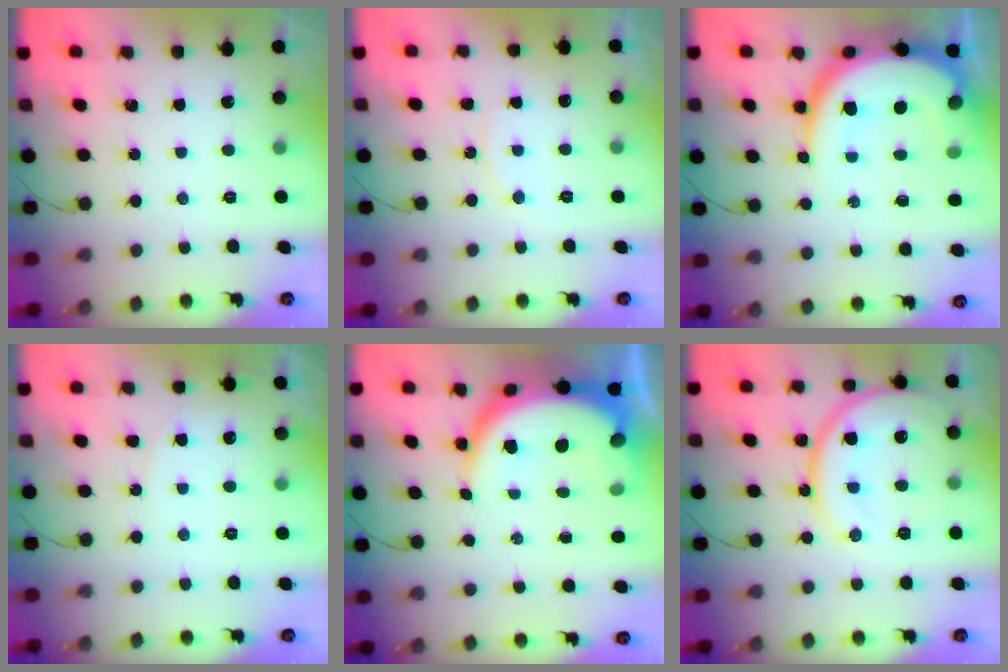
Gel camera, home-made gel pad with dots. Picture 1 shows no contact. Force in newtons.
{"total": 6.6, "press": 6.6, "slide": 0.3}
{"total": 16.2, "press": 16.2, "slide": 1.4}
{"total": 3.3, "press": 3.3, "slide": 0.5}
{"total": 13.2, "press": 13.2, "slide": 1.1}
{"total": 16.4, "press": 16.3, "slide": 1.9}